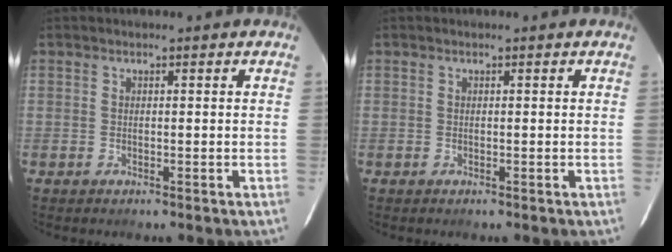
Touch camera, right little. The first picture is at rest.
{"total": 0.0}